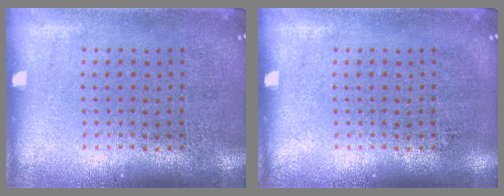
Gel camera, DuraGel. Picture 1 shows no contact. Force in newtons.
{"total": 0.0}